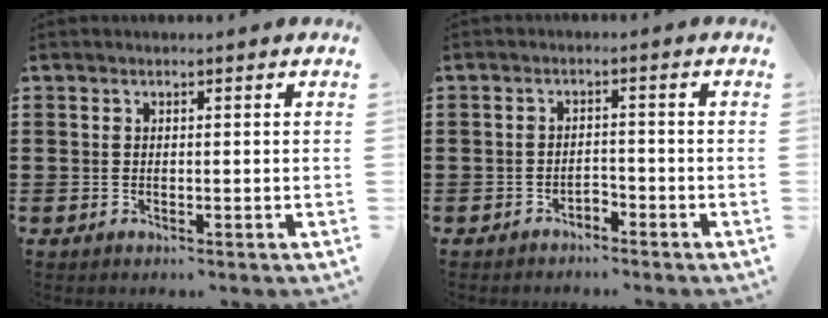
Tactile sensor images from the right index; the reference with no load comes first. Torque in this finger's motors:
{"motor_torque": [0.45, 0.37, 0.02, -0.01]}